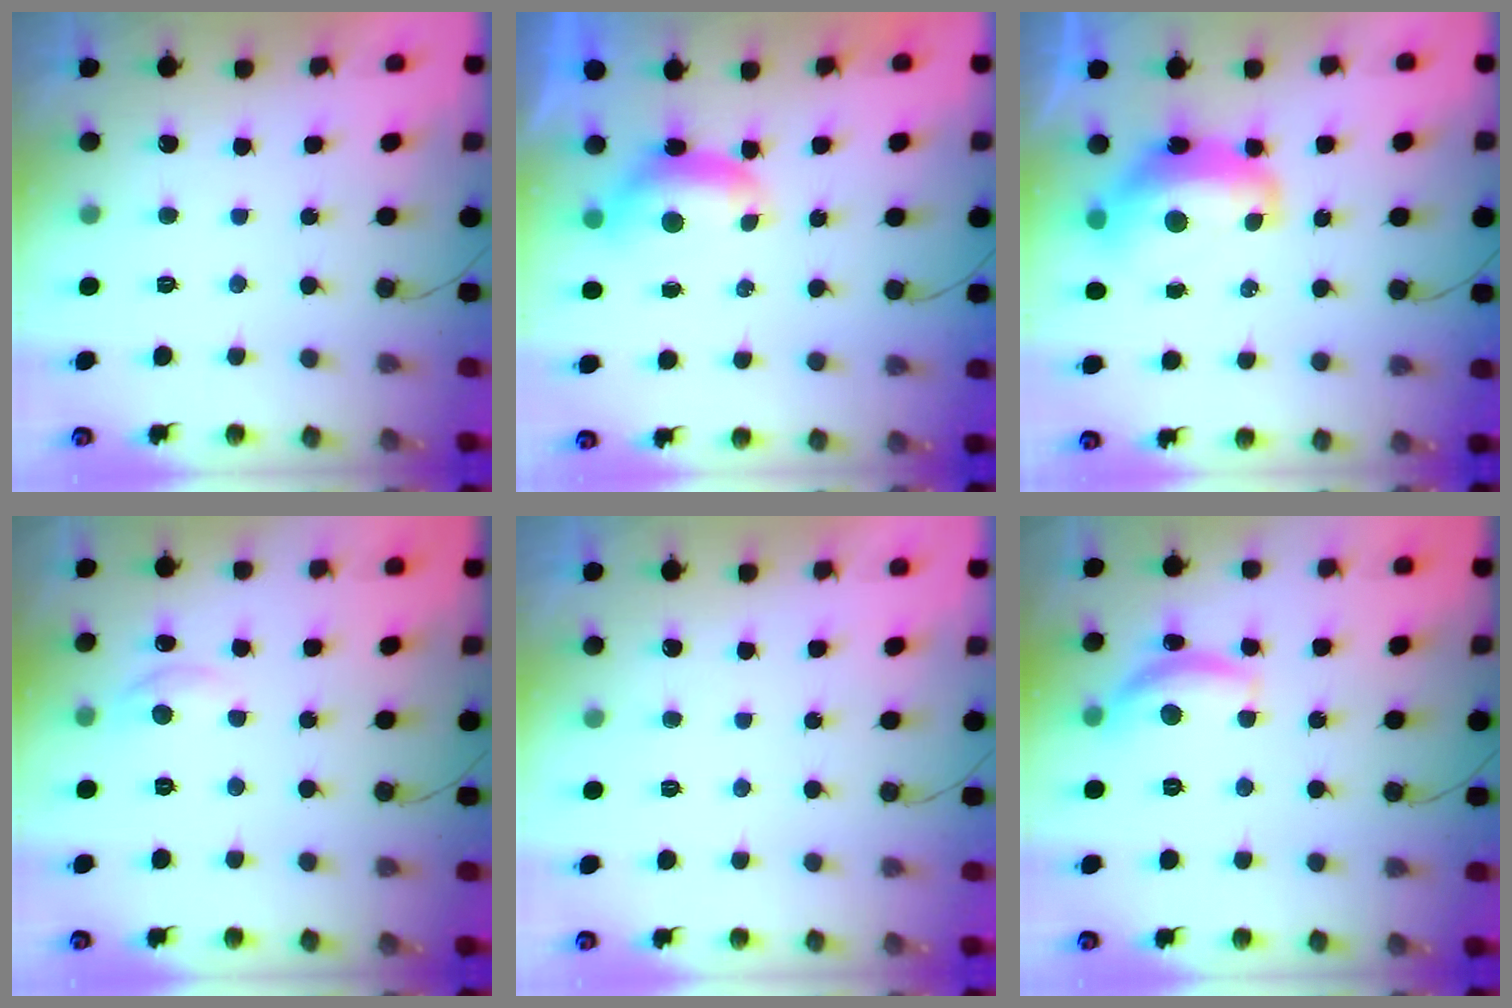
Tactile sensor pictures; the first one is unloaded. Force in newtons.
{"total": 7.4, "press": 7.3, "slide": 0.9}
{"total": 13.2, "press": 13.1, "slide": 1.5}
{"total": 5.3, "press": 5.3, "slide": 0.8}
{"total": 0.0}
{"total": 11.4, "press": 11.4, "slide": 0.6}